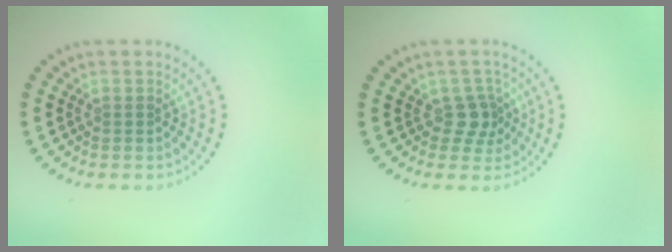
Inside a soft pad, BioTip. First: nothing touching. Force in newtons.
{"total": 2.0, "press": 1.6, "slide": 1.2}